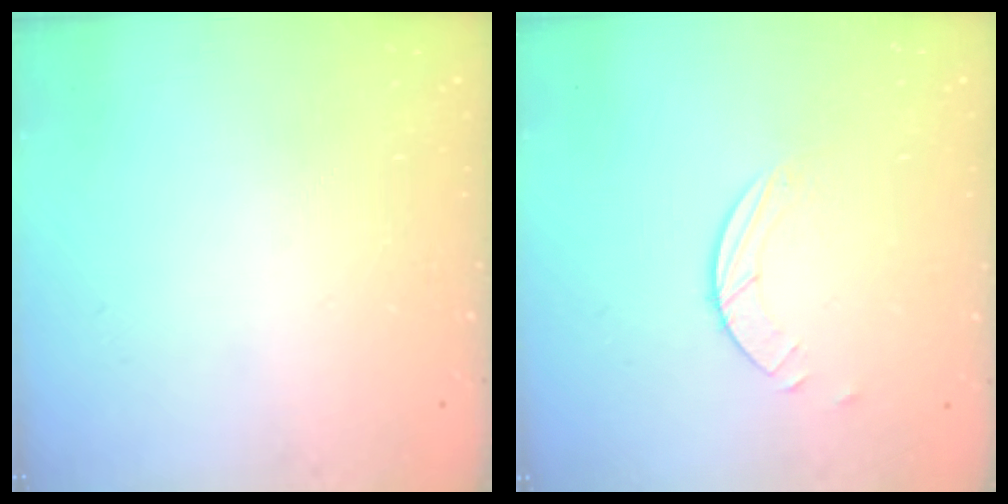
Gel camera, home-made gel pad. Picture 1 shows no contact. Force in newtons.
{"total": 2.0, "press": 2.0, "slide": 0.2}